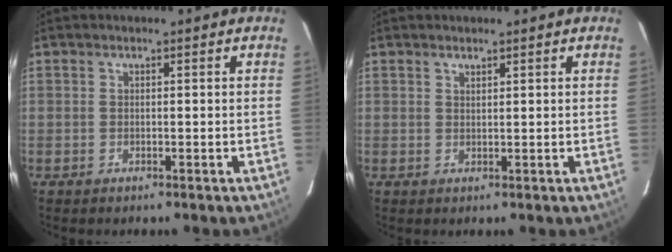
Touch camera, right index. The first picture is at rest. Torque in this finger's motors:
{"motor_torque": [0.01, 0.19, -0.05, -0.01]}